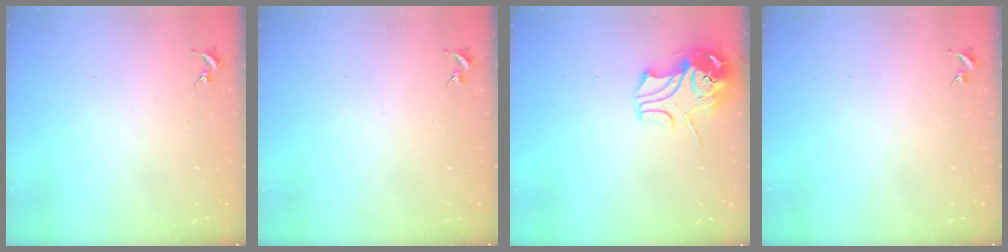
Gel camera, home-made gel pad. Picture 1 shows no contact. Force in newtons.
{"total": 0.0}
{"total": 11.2, "press": 11.0, "slide": 1.6}
{"total": 0.0}